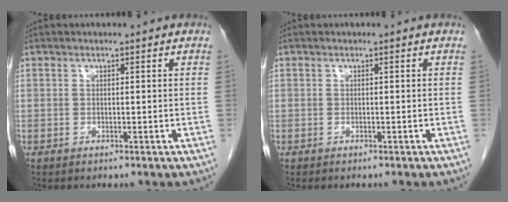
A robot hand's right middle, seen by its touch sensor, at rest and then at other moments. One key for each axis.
{"total": 0.7, "fx": -0.6, "fy": 0.2, "fz": 0.3, "tx": -0.003, "ty": -0.001, "tz": -0.009}